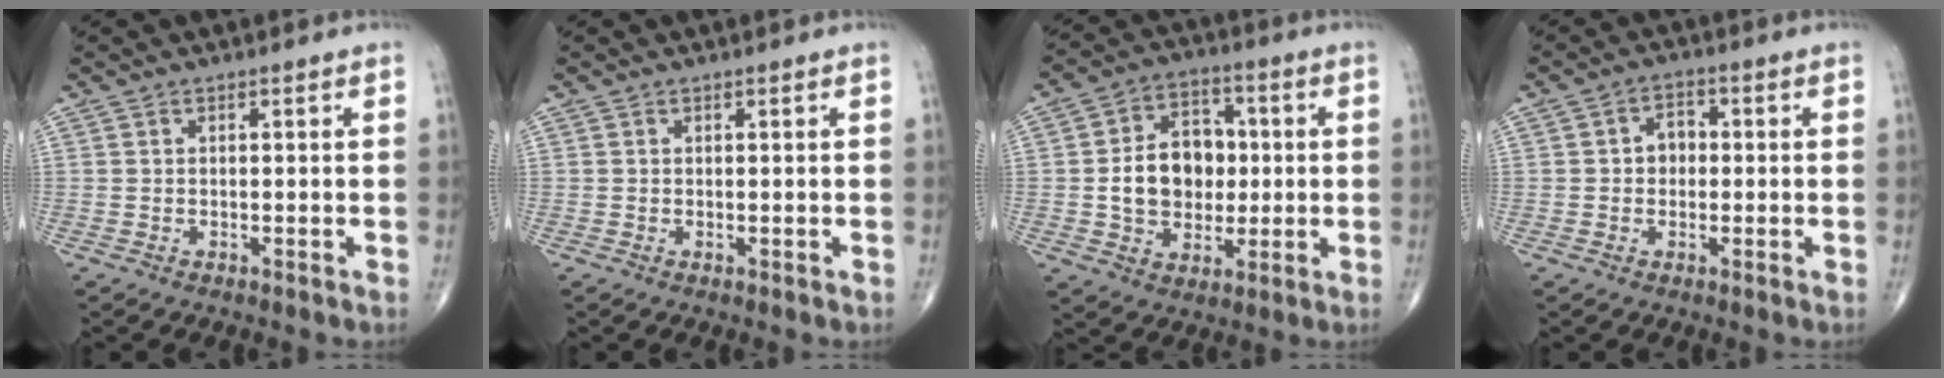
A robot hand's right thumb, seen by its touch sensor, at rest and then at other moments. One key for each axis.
{"total": 0.0}
{"total": 13.2, "fx": 0.1, "fy": 10.0, "fz": 8.6, "tx": -0.105, "ty": 0.019, "tz": 0.002}
{"total": 4.0, "fx": 0.0, "fy": 3.2, "fz": 2.4, "tx": -0.019, "ty": 0.016, "tz": -0.007}